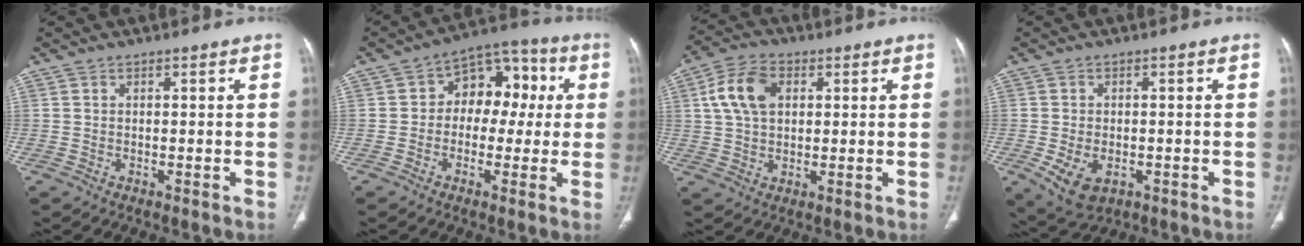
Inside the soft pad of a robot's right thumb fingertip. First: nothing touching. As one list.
[{"total": 11.5, "force": [0.9, 8.3, 7.9], "torque": [-0.061, 0.038, 0.000]}, {"total": 9.4, "force": [2.4, 6.3, 6.6], "torque": [-0.121, 0.010, 0.041]}, {"total": 6.9, "force": [-2.3, 4.5, 4.8], "torque": [-0.084, -0.002, -0.026]}]